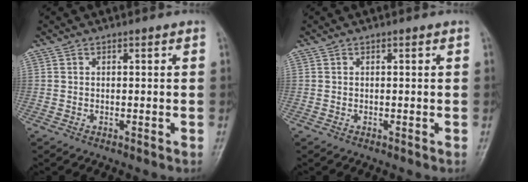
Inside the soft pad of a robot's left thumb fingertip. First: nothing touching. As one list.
[{"total": 0.0}]